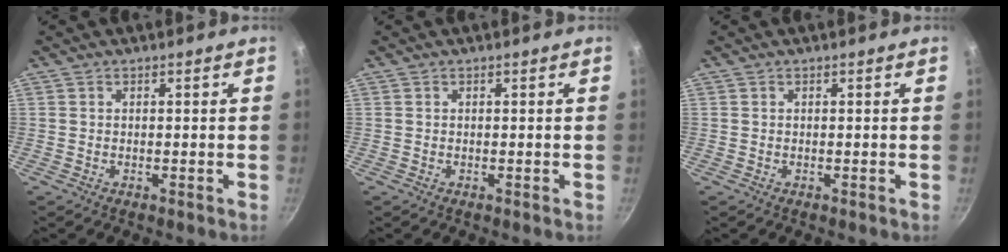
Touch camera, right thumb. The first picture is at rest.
{"total": 0.0}
{"total": 0.0}